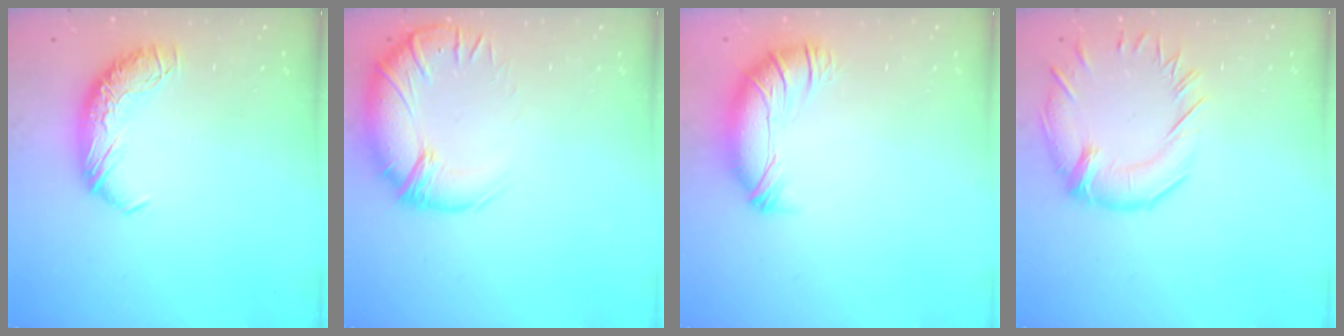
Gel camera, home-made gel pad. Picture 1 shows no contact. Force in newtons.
{"total": 3.3, "press": 0.6, "slide": 3.2}
{"total": 3.9, "press": 3.4, "slide": 2.0}
{"total": 2.0, "press": 1.7, "slide": 1.0}